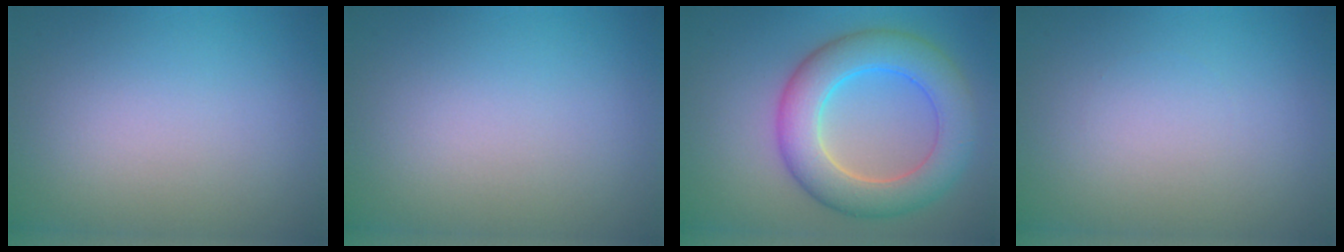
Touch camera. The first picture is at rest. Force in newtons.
{"total": 0.0}
{"total": 7.4, "press": 7.4, "slide": 0.2}
{"total": 0.0}